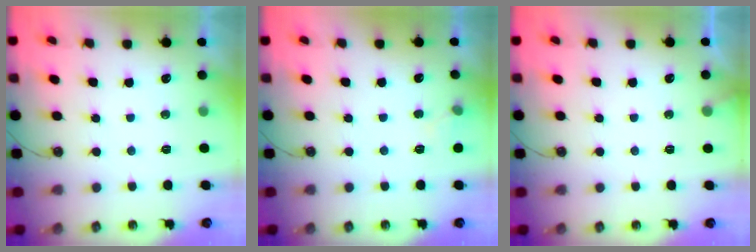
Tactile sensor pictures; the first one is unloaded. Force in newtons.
{"total": 4.6, "press": 4.6, "slide": 0.6}
{"total": 2.6, "press": 2.6, "slide": 0.3}